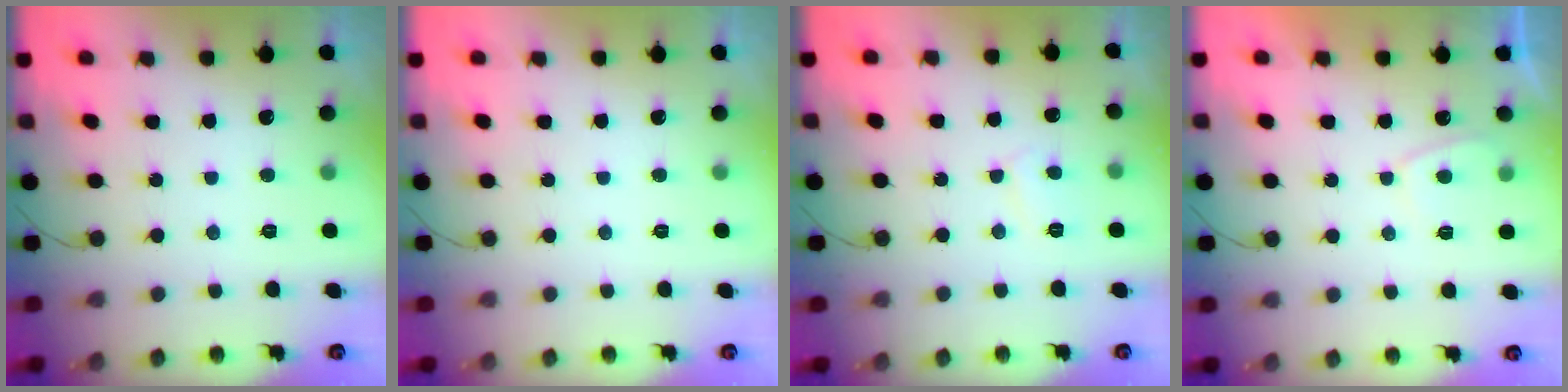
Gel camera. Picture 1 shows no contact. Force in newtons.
{"total": 0.0}
{"total": 4.6, "press": 4.6, "slide": 0.4}
{"total": 2.7, "press": 2.6, "slide": 0.8}